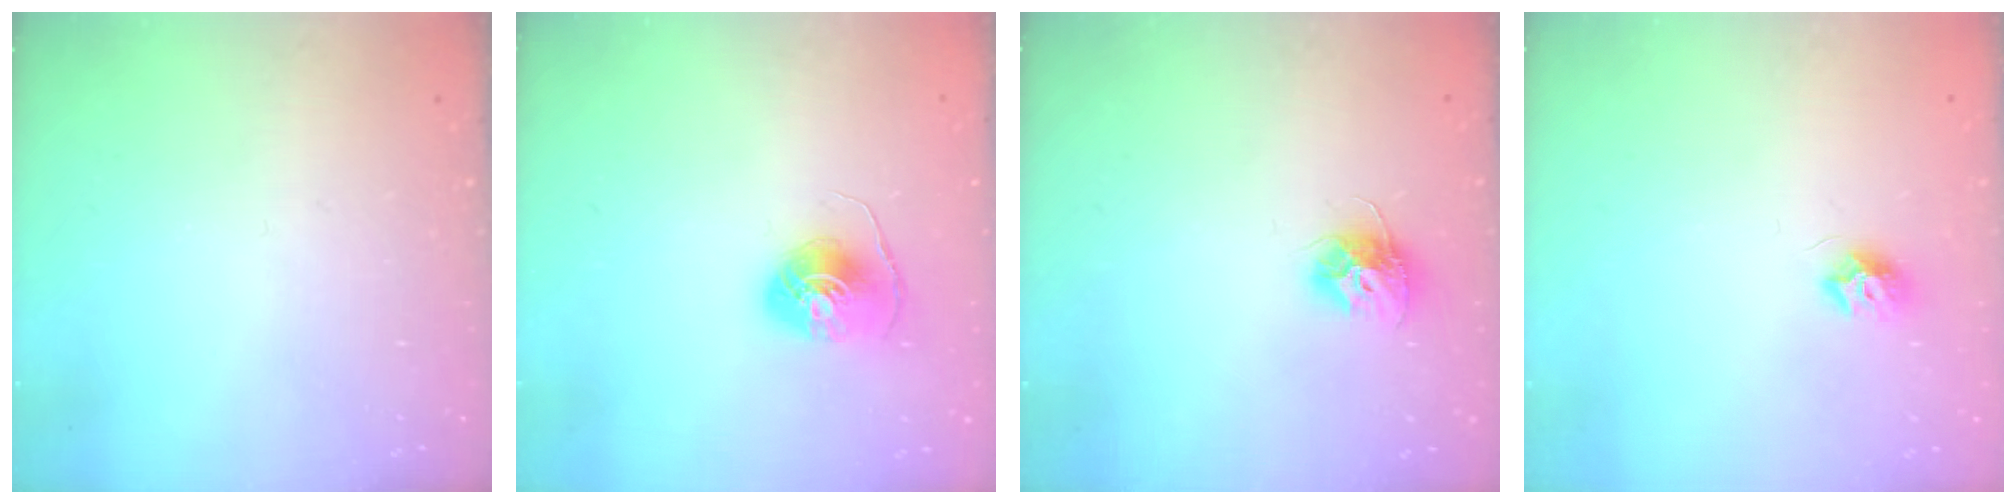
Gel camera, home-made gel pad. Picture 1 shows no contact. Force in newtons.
{"total": 7.8, "press": 7.8, "slide": 0.3}
{"total": 9.8, "press": 9.8, "slide": 0.3}
{"total": 7.6, "press": 7.6, "slide": 0.2}